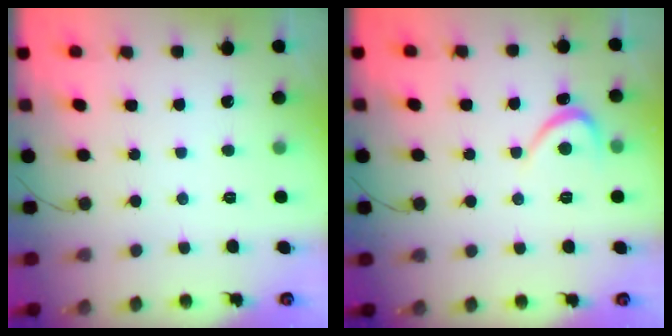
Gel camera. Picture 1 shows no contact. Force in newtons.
{"total": 3.2, "press": 3.2, "slide": 0.2}